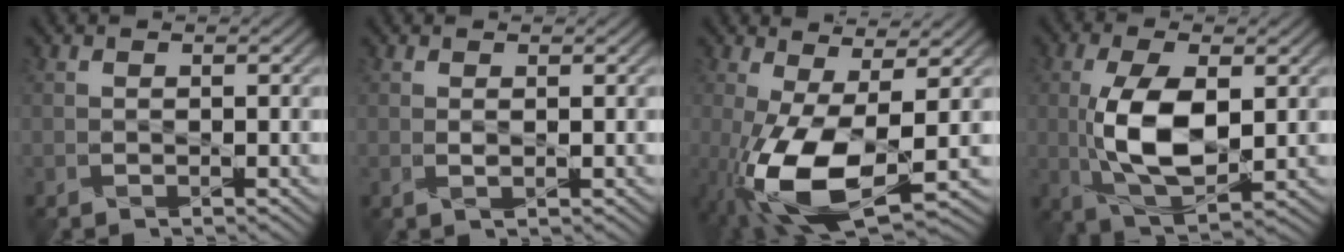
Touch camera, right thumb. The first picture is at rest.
{"total": 0.7, "force": [0.3, 0.1, 0.6], "torque": [-0.014, -0.001, 0.004]}
{"total": 11.4, "force": [-2.9, 4.4, 10.1], "torque": [-0.225, -0.016, -0.051]}
{"total": 10.0, "force": [0.2, 4.7, 8.8], "torque": [-0.187, -0.002, 0.009]}